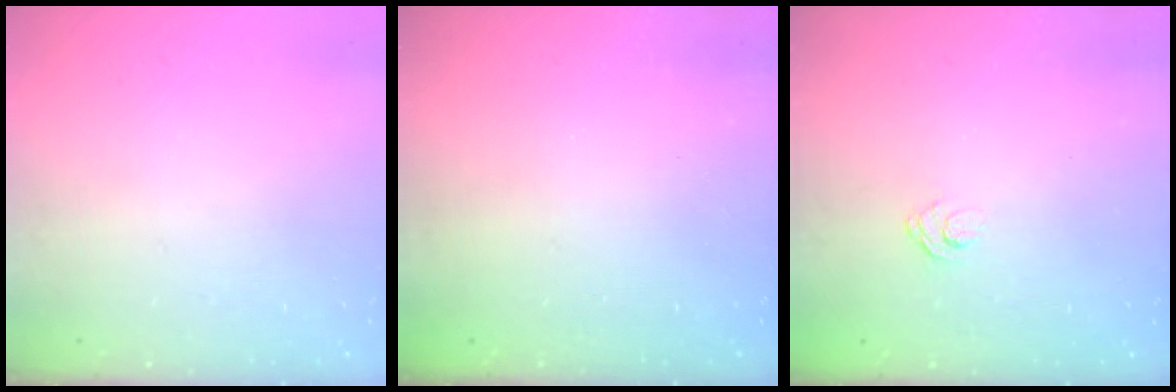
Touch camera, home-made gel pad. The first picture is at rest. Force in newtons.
{"total": 2.5, "press": 2.4, "slide": 0.8}
{"total": 3.2, "press": 2.9, "slide": 1.3}